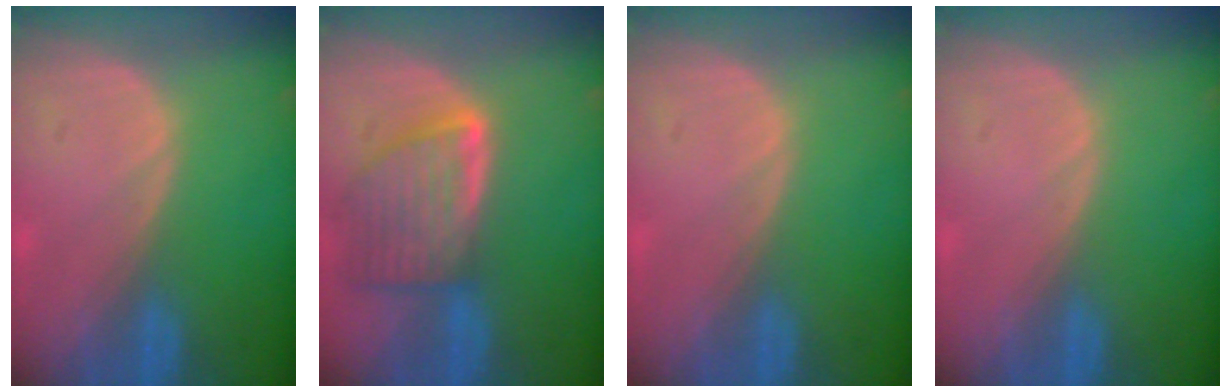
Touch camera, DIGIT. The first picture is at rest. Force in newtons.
{"total": 8.2, "press": 7.4, "slide": 3.4}
{"total": 0.0}
{"total": 0.0}